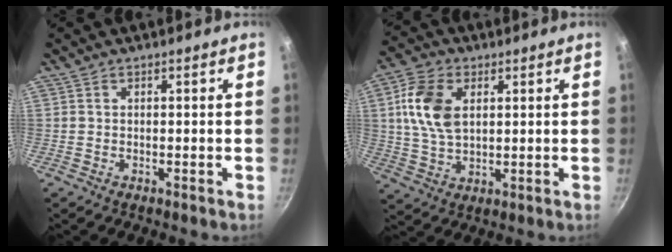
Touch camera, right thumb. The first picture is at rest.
{"total": 11.2, "force": [2.7, 7.1, 8.3], "torque": [-0.148, 0.001, 0.049]}